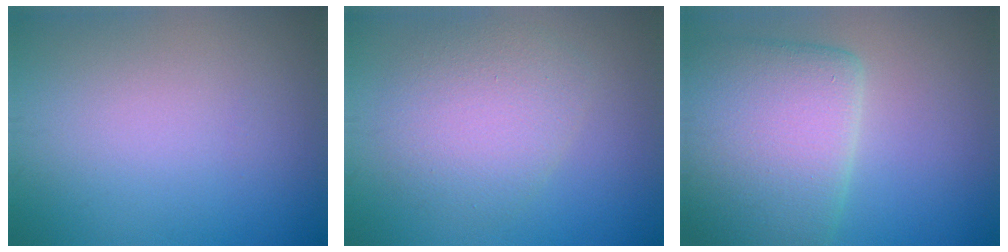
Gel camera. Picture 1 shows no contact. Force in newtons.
{"total": 4.5, "press": 4.5, "slide": 0.3}
{"total": 8.8, "press": 8.7, "slide": 1.0}